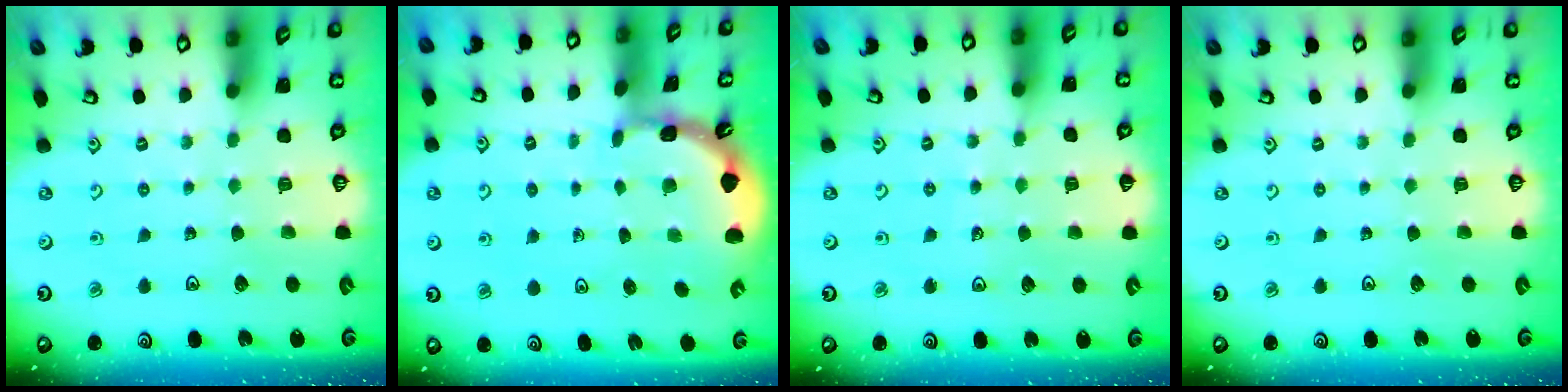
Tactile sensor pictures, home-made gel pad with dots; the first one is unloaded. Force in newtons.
{"total": 1.6, "press": 1.6, "slide": 0.3}
{"total": 3.7, "press": 3.6, "slide": 0.6}
{"total": 0.0}